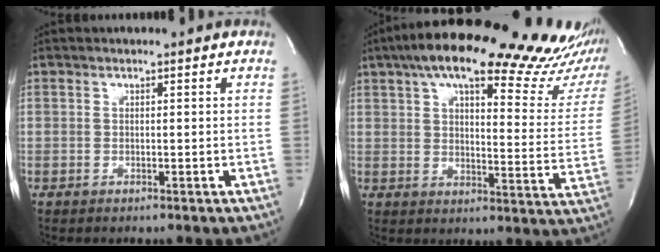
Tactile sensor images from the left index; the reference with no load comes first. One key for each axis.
{"total": 30.4, "fx": 24.9, "fy": 6.6, "fz": 16.1, "tx": -0.226, "ty": -0.027, "tz": 0.300}